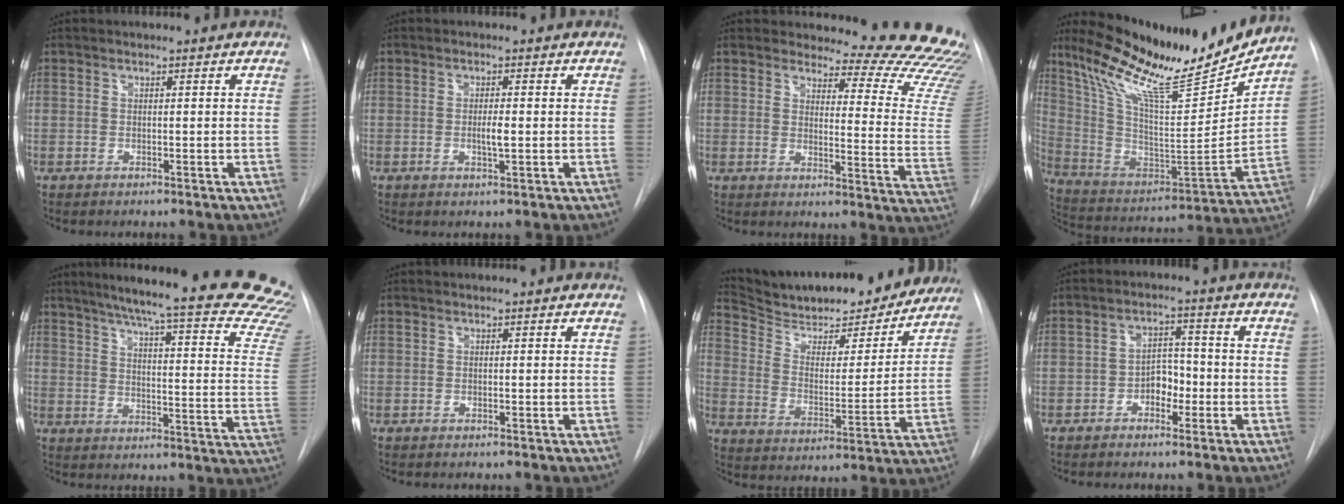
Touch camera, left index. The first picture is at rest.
{"total": 2.1, "force": [-0.7, 0.3, 2.0], "torque": [-0.038, -0.006, -0.010]}
{"total": 19.8, "force": [19.1, 2.7, 4.4], "torque": [-0.030, -0.158, 0.191]}
{"total": 24.5, "force": [20.9, 2.3, 12.6], "torque": [-0.229, -0.049, 0.338]}
{"total": 33.5, "force": [28.3, 2.9, 17.6], "torque": [-0.169, -0.108, 0.331]}
{"total": 0.0}
{"total": 22.3, "force": [20.2, 5.1, 7.8], "torque": [-0.126, -0.019, 0.292]}
{"total": 4.0, "force": [-2.1, 2.5, 2.4], "torque": [-0.034, 0.007, -0.038]}